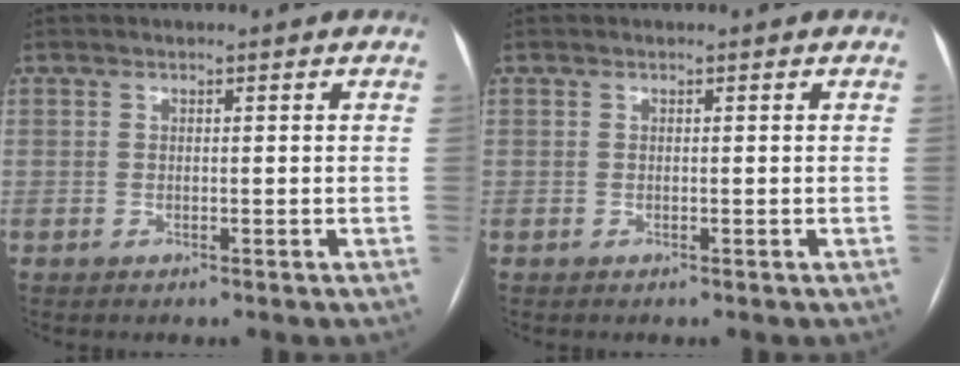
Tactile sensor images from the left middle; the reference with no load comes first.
{"total": 0.0}